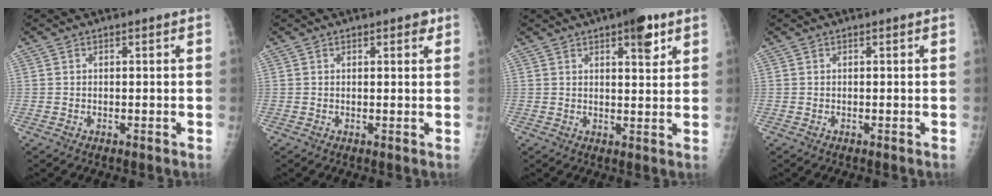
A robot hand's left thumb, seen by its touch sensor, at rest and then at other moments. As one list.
[{"total": 1.7, "force": [1.0, 0.8, 1.1], "torque": [-0.002, -0.003, 0.009]}, {"total": 6.6, "force": [3.8, 2.3, 4.9], "torque": [-0.051, -0.016, 0.047]}, {"total": 0.0}]